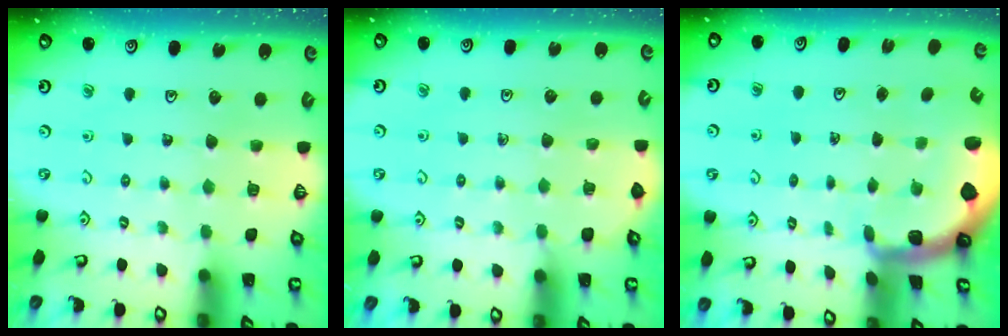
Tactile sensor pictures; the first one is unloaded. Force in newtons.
{"total": 1.6, "press": 1.5, "slide": 0.3}
{"total": 1.7, "press": 1.7, "slide": 0.4}